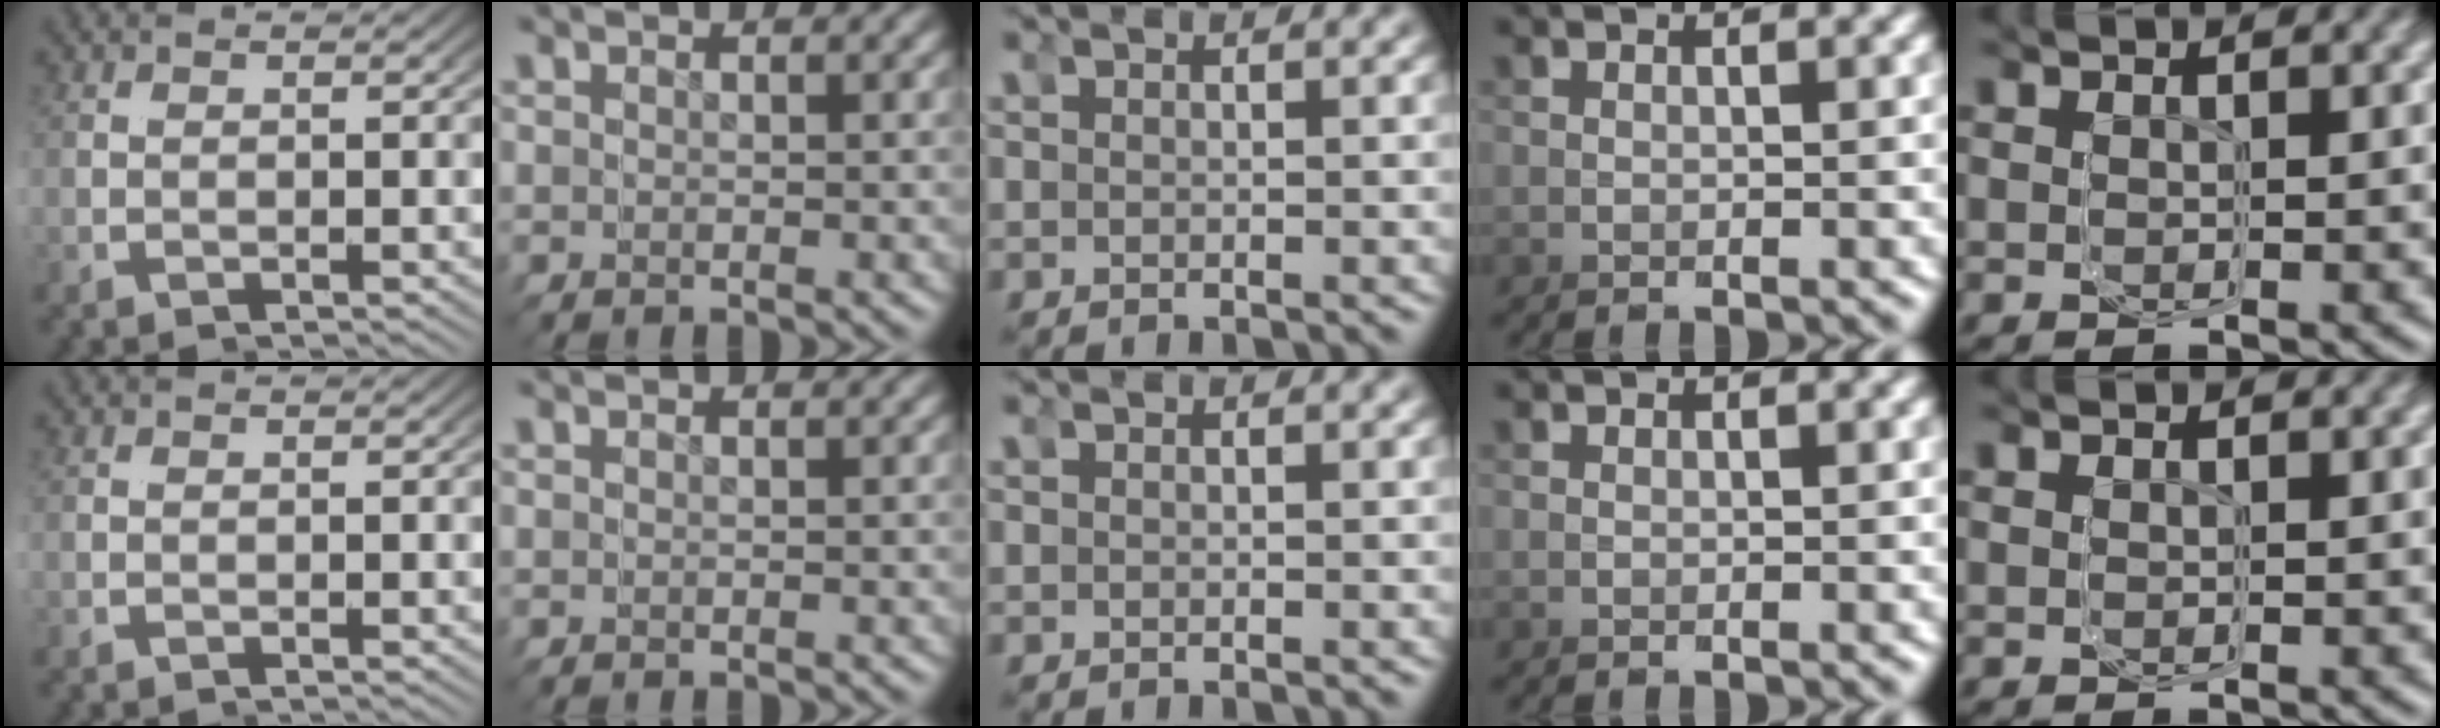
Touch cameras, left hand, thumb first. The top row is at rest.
{}